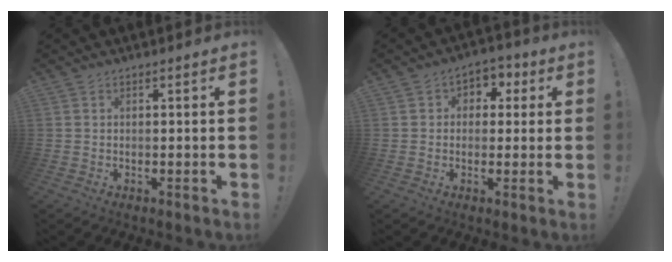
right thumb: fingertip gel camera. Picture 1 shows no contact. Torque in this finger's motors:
{"motor_torque": [0.11, 0.11, 0.00, -0.12, 0.13]}